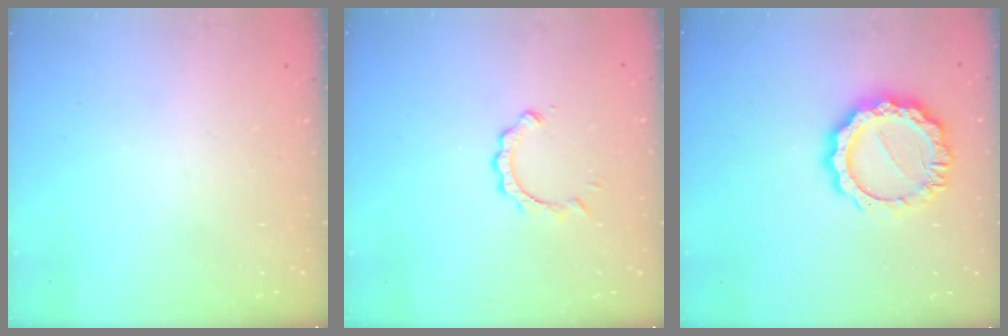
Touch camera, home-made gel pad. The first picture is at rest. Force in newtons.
{"total": 2.0, "press": 2.0, "slide": 0.2}
{"total": 12.2, "press": 12.1, "slide": 0.7}